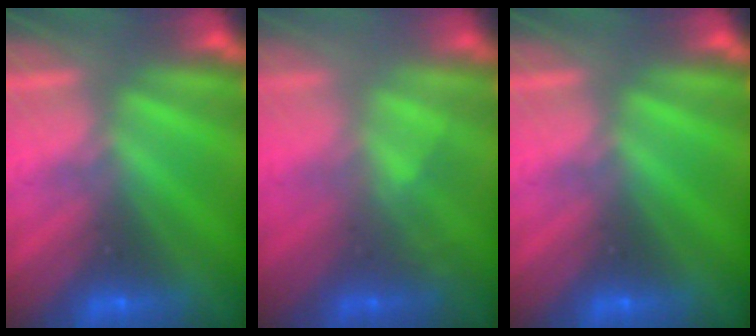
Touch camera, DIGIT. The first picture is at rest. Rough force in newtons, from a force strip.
{"total": 2.4}
{"total": 0.0}